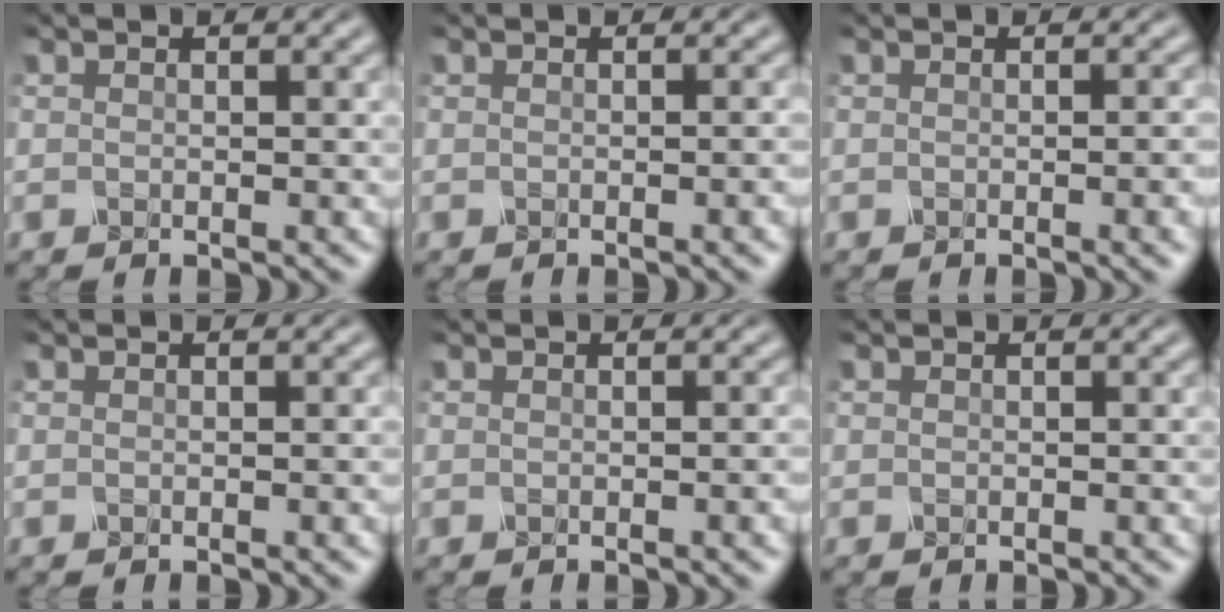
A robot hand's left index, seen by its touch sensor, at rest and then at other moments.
{"total": 2.0, "force": [-0.2, 0.6, 1.9], "torque": [-0.016, 0.001, -0.004]}
{"total": 3.4, "force": [-0.4, 1.2, 3.1], "torque": [-0.022, -0.001, -0.004]}
{"total": 0.8, "force": [-0.1, 0.1, 0.7], "torque": [-0.006, 0.001, -0.001]}
{"total": 1.7, "force": [-0.2, 0.4, 1.6], "torque": [-0.014, 0.000, -0.004]}
{"total": 0.0}